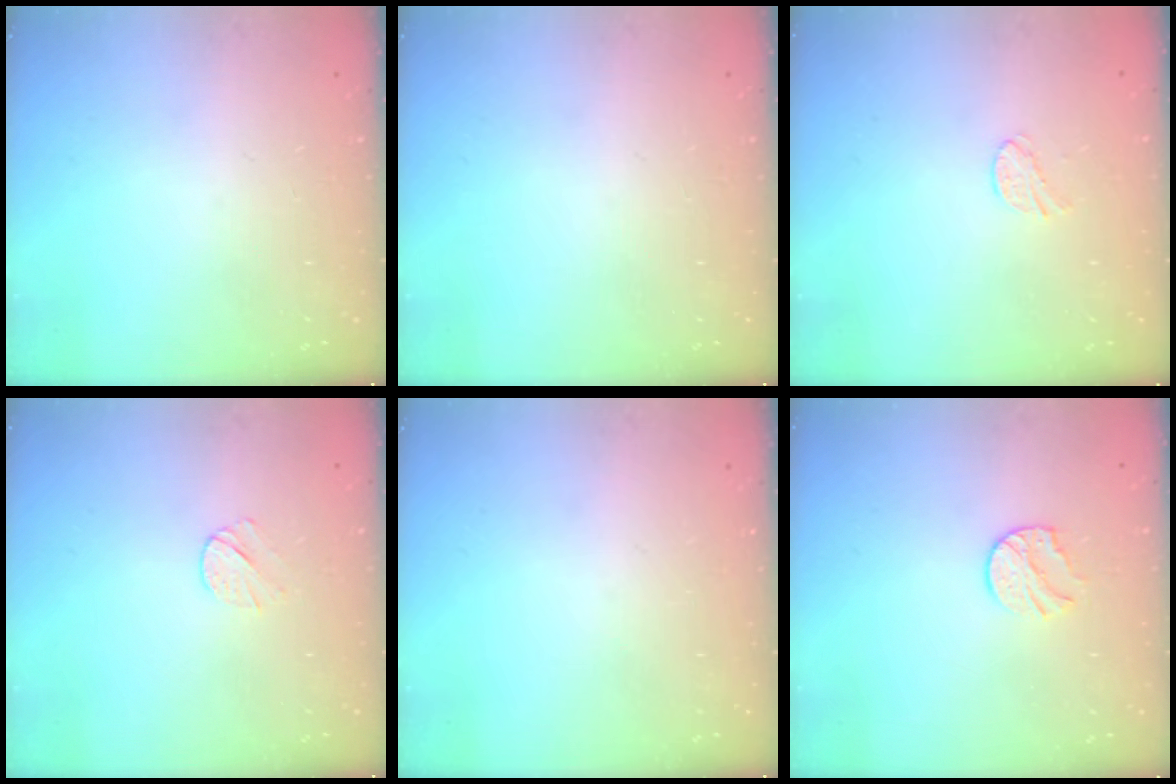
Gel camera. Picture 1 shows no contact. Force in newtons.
{"total": 0.0}
{"total": 5.4, "press": 5.4, "slide": 0.5}
{"total": 4.3, "press": 4.2, "slide": 0.5}
{"total": 0.0}
{"total": 8.0, "press": 8.0, "slide": 0.7}